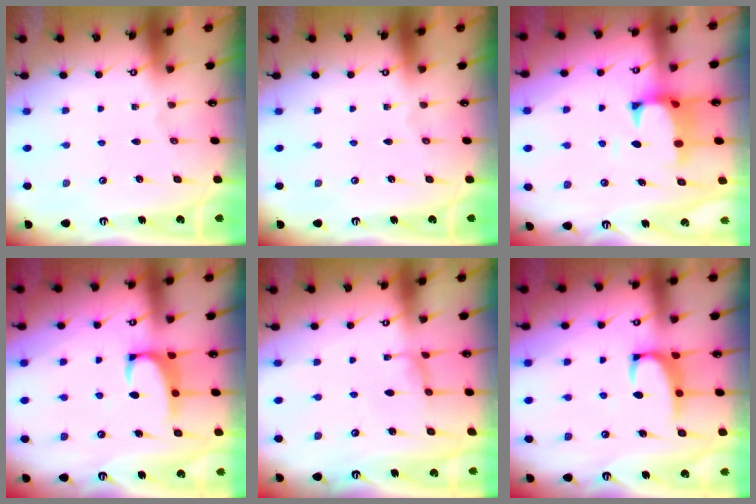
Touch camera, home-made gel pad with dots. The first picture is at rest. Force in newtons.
{"total": 0.0}
{"total": 1.2, "press": 0.6, "slide": 1.1}
{"total": 2.4, "press": 2.3, "slide": 0.7}
{"total": 1.9, "press": 1.8, "slide": 0.5}
{"total": 2.6, "press": 2.5, "slide": 0.7}